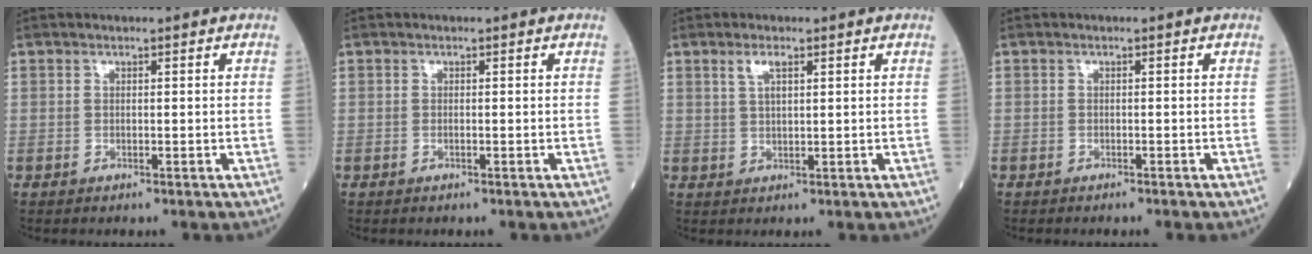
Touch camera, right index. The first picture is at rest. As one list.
[{"total": 0.0}, {"total": 2.7, "force": [1.4, 0.7, 2.2], "torque": [-0.048, 0.004, 0.030]}, {"total": 0.8, "force": [-0.7, -0.1, 0.3], "torque": [-0.006, 0.000, -0.011]}]